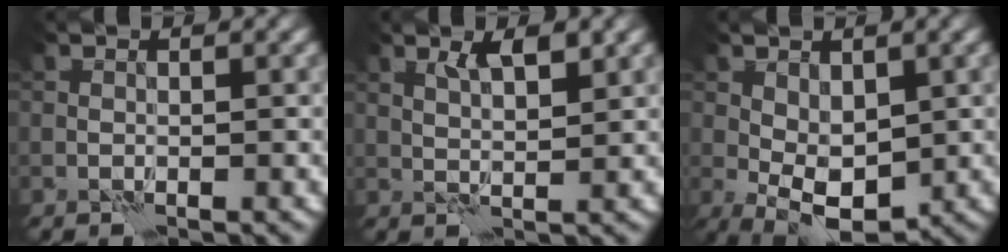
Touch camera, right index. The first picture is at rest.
{"total": 2.6, "force": [1.6, 0.6, 2.0], "torque": [-0.038, -0.003, 0.029]}
{"total": 5.1, "force": [-0.5, 3.0, 4.1], "torque": [-0.080, -0.004, -0.010]}